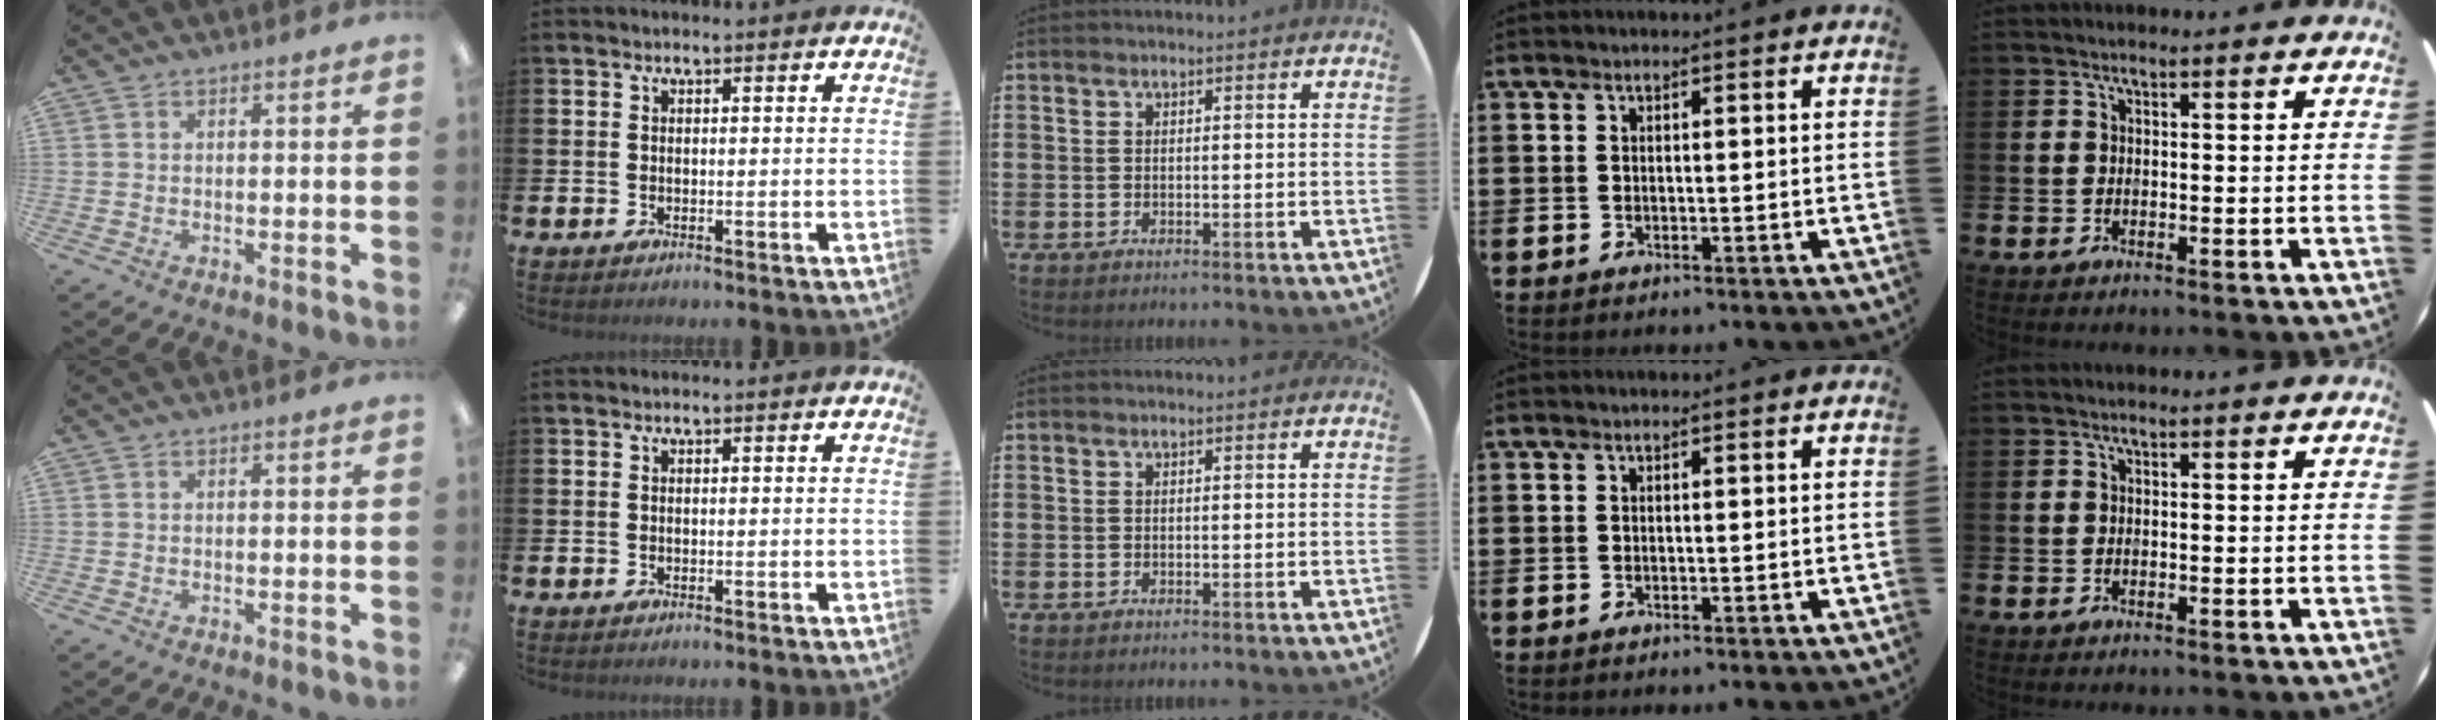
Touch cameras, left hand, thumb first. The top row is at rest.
{}